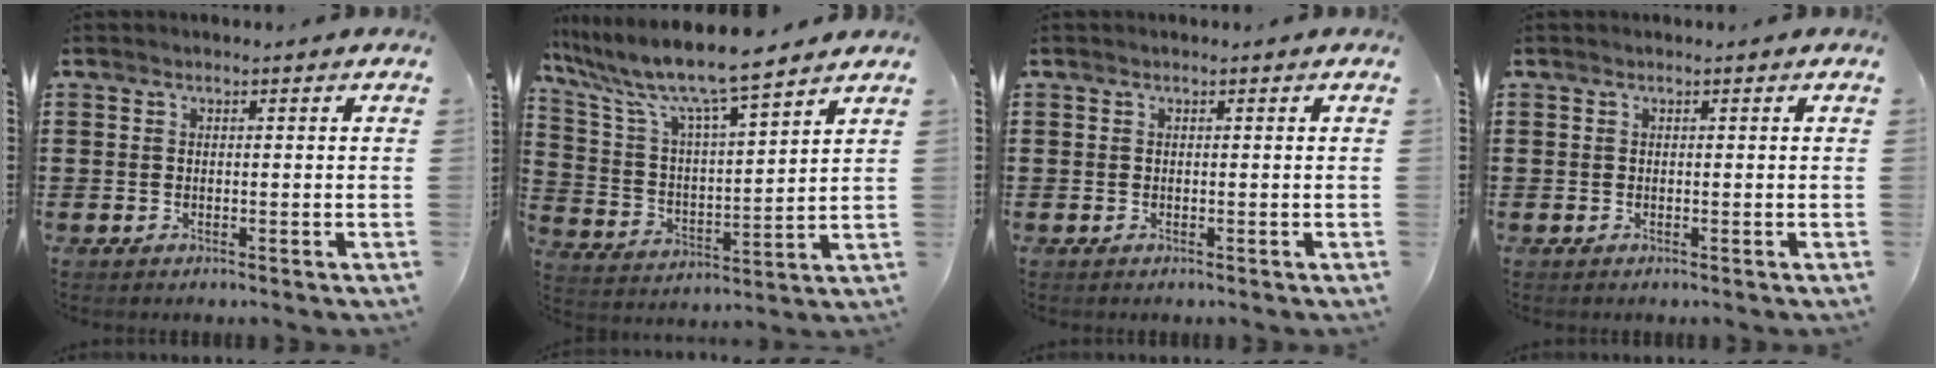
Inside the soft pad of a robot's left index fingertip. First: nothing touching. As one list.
[{"total": 9.1, "force": [8.0, 0.1, 4.4], "torque": [-0.121, -0.050, 0.131]}, {"total": 0.0}, {"total": 0.0}]